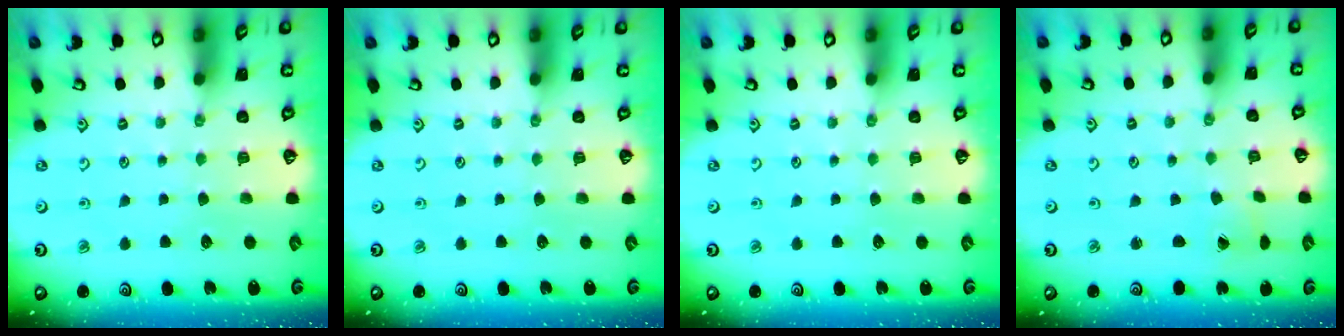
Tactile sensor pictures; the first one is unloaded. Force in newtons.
{"total": 0.0}
{"total": 0.0}
{"total": 0.0}